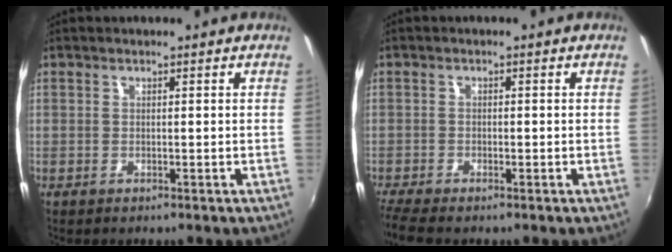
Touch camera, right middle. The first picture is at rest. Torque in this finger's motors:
{"motor_torque": [0.34, -0.37, 0.07, 0.05]}